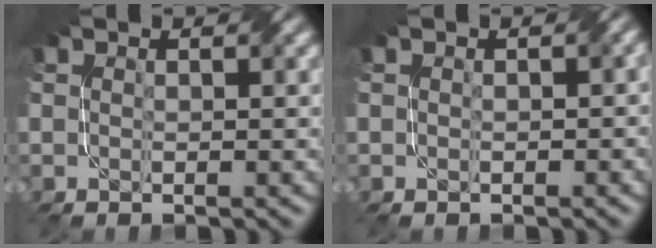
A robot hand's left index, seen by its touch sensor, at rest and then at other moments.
{"total": 0.6, "force": [-0.1, 0.4, 0.5], "torque": [-0.008, 0.001, 0.000]}